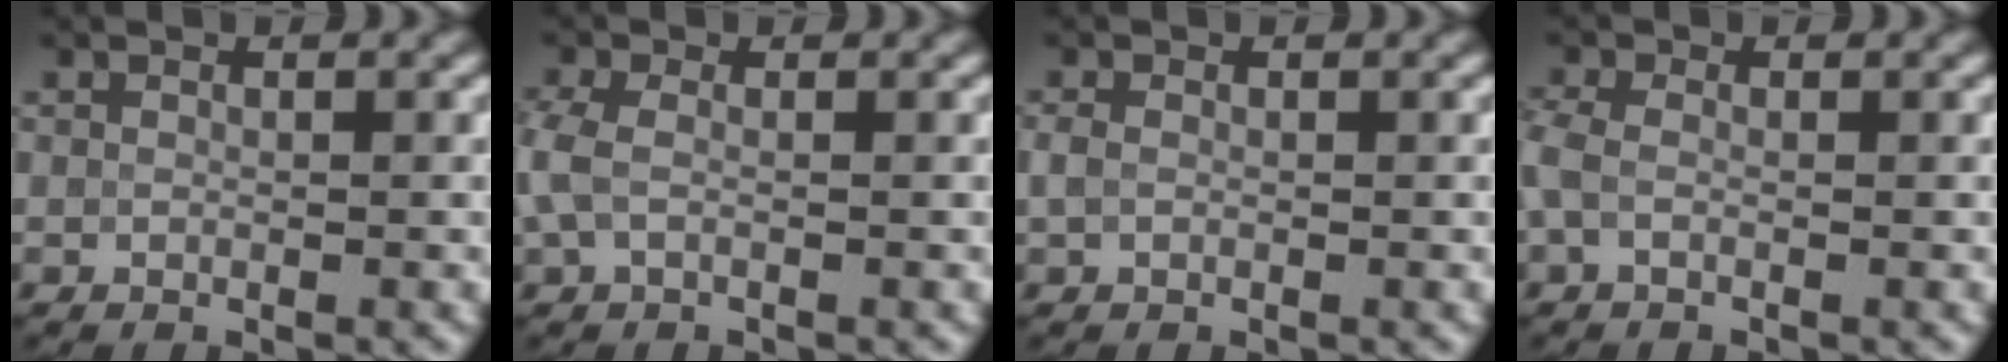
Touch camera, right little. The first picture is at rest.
{"total": 2.6, "force": [-0.2, 1.6, 2.0], "torque": [-0.061, 0.005, -0.011]}
{"total": 1.0, "force": [-0.1, 0.8, 0.7], "torque": [-0.016, 0.001, -0.004]}
{"total": 1.7, "force": [-0.4, 1.0, 1.3], "torque": [-0.037, 0.000, -0.016]}